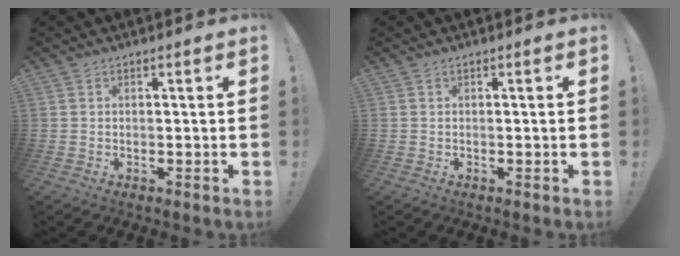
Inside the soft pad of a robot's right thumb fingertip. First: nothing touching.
{"total": 0.6, "force": [0.0, -0.1, 0.5], "torque": [-0.011, 0.000, -0.001]}